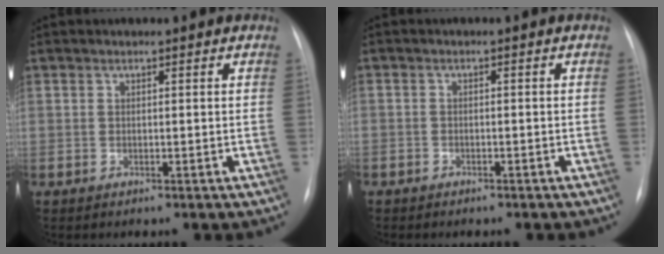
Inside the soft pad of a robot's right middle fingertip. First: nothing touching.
{"total": 2.2, "force": [-1.7, 1.3, 0.6], "torque": [-0.013, 0.004, -0.019]}